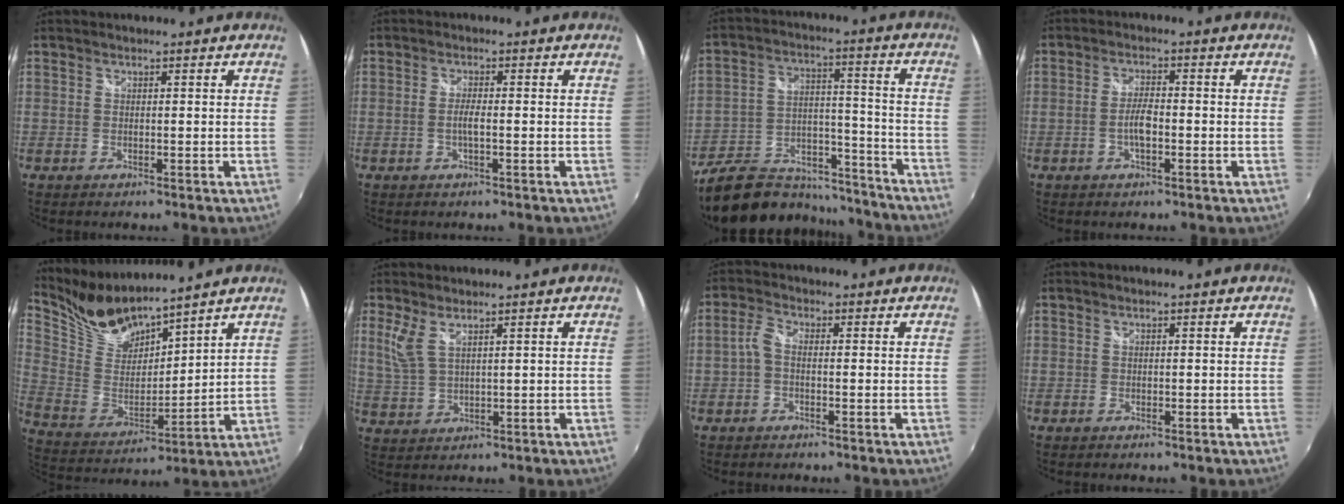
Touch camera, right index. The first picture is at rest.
{"total": 1.9, "force": [-0.5, 0.1, 1.8], "torque": [-0.036, -0.002, -0.010]}
{"total": 23.6, "force": [-19.2, 10.0, 9.4], "torque": [-0.188, 0.026, -0.268]}
{"total": 3.6, "force": [-1.2, 1.1, 3.2], "torque": [-0.067, 0.002, -0.022]}
{"total": 11.5, "force": [10.7, 2.3, 3.5], "torque": [-0.086, -0.012, 0.221]}
{"total": 4.1, "force": [2.4, 1.2, 3.1], "torque": [-0.070, -0.005, 0.054]}
{"total": 2.5, "force": [-0.7, 1.2, 2.1], "torque": [-0.049, 0.007, -0.018]}
{"total": 0.0}